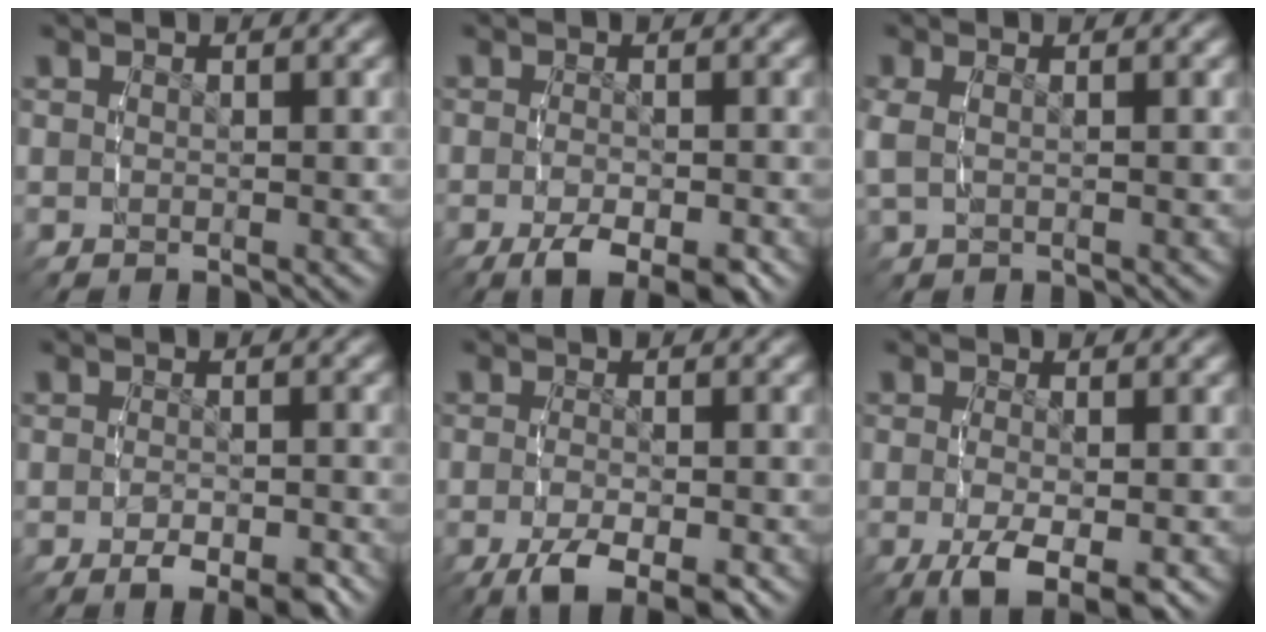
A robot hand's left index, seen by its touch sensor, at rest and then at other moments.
{"total": 5.2, "force": [-2.9, 2.2, 3.7], "torque": [-0.072, -0.023, -0.038]}
{"total": 1.8, "force": [0.1, 1.3, 1.3], "torque": [-0.048, -0.002, 0.005]}
{"total": 3.1, "force": [-2.0, 1.0, 2.1], "torque": [-0.043, -0.010, -0.033]}
{"total": 5.8, "force": [-3.3, 2.3, 4.2], "torque": [-0.083, -0.026, -0.042]}
{"total": 6.3, "force": [-3.2, 2.4, 4.8], "torque": [-0.098, -0.040, -0.031]}